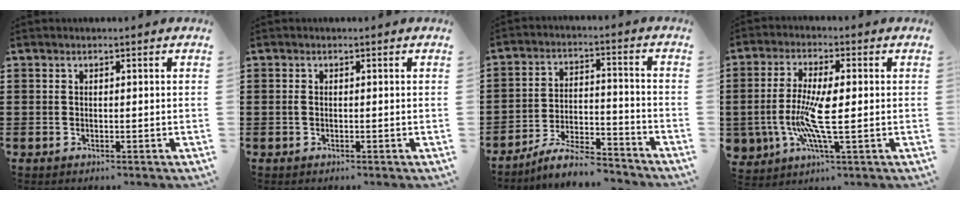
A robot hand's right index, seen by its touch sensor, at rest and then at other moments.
{"total": 0.5, "force": [-0.1, 0.3, 0.4], "torque": [-0.017, -0.004, -0.004]}
{"total": 7.3, "force": [-6.7, 1.0, 2.9], "torque": [-0.061, 0.007, -0.128]}
{"total": 7.9, "force": [-1.2, 2.5, 7.4], "torque": [-0.163, -0.009, -0.026]}